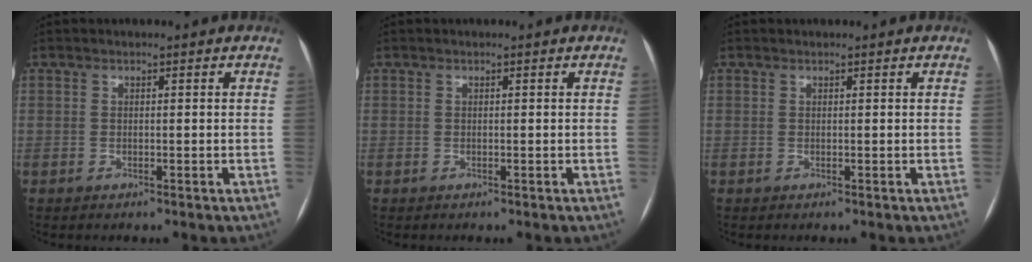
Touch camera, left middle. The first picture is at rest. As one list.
[{"total": 0.0}, {"total": 0.0}]